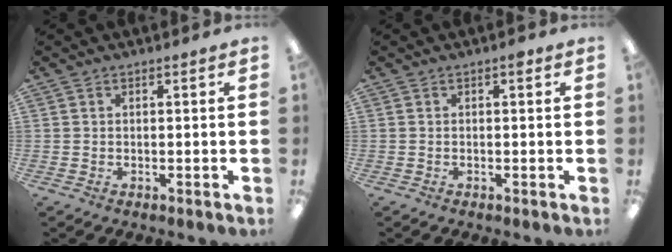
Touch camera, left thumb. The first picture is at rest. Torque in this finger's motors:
{"motor_torque": [0.05, -0.10, 0.61, -0.16, 0.00]}